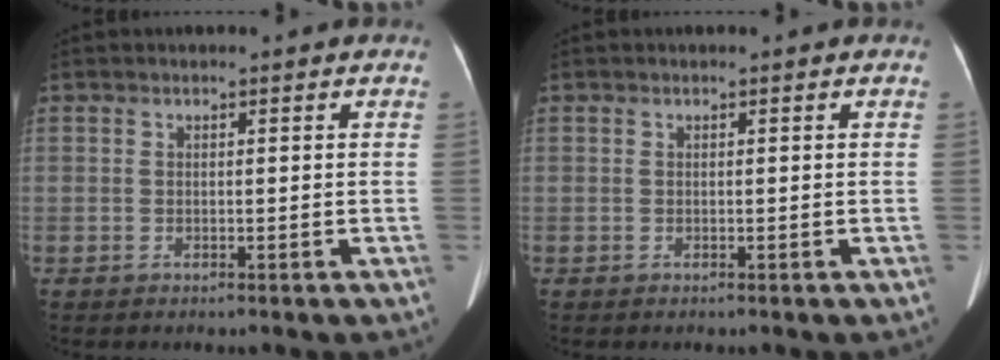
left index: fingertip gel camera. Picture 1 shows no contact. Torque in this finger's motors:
{"motor_torque": [0.00, 0.00, 0.00, 0.00]}